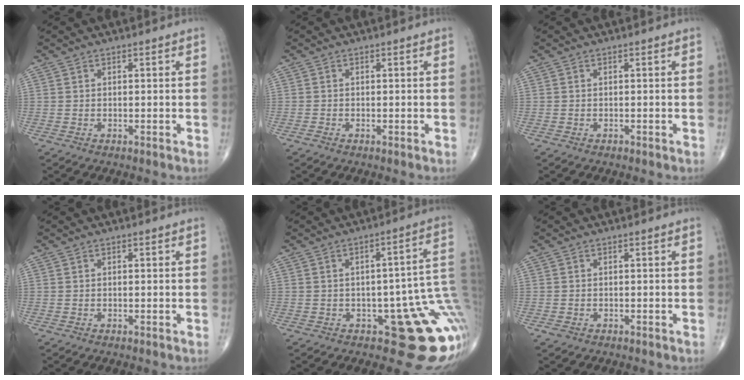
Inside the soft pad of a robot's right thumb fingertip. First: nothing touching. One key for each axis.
{"total": 0.6, "fx": -0.4, "fy": 0.2, "fz": 0.4, "tx": -0.006, "ty": -0.001, "tz": -0.007}
{"total": 0.0}
{"total": 0.0}
{"total": 16.7, "fx": -4.1, "fy": 7.1, "fz": 14.5, "tx": -0.094, "ty": 0.023, "tz": -0.038}
{"total": 0.9, "fx": -0.5, "fy": 0.7, "fz": 0.4, "tx": -0.010, "ty": 0.000, "tz": -0.007}